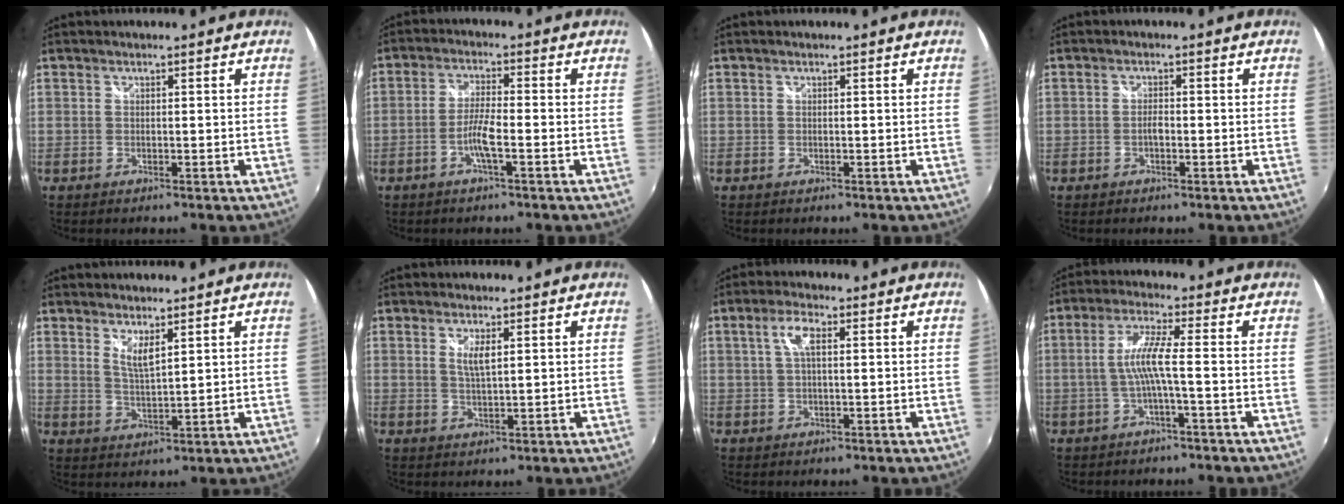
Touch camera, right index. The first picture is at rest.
{"total": 4.6, "force": [-2.0, 0.2, 4.1], "torque": [-0.086, 0.001, -0.040]}
{"total": 0.0}
{"total": 1.2, "force": [-0.6, 0.5, 1.0], "torque": [-0.020, 0.002, -0.012]}
{"total": 3.8, "force": [2.3, 0.7, 2.9], "torque": [-0.054, -0.010, 0.038]}
{"total": 3.3, "force": [1.1, 0.8, 3.0], "torque": [-0.056, -0.004, 0.019]}
{"total": 4.1, "force": [1.0, 1.3, 3.8], "torque": [-0.074, 0.008, 0.019]}
{"total": 6.1, "force": [-1.3, -0.3, 5.9], "torque": [-0.128, 0.003, -0.020]}